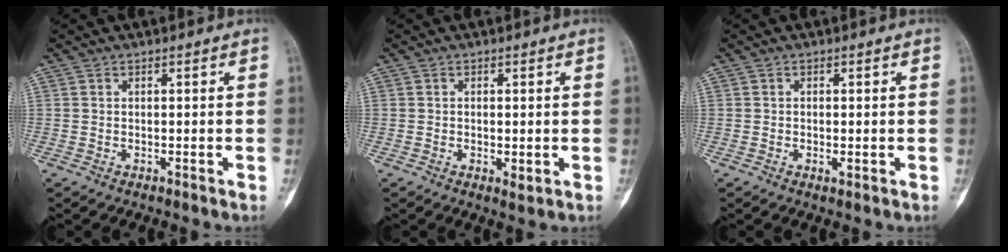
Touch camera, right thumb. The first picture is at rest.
{"total": 2.1, "force": [-0.3, 1.0, 1.8], "torque": [-0.026, -0.006, -0.003]}
{"total": 1.2, "force": [-0.2, 0.6, 1.0], "torque": [-0.018, -0.003, -0.003]}